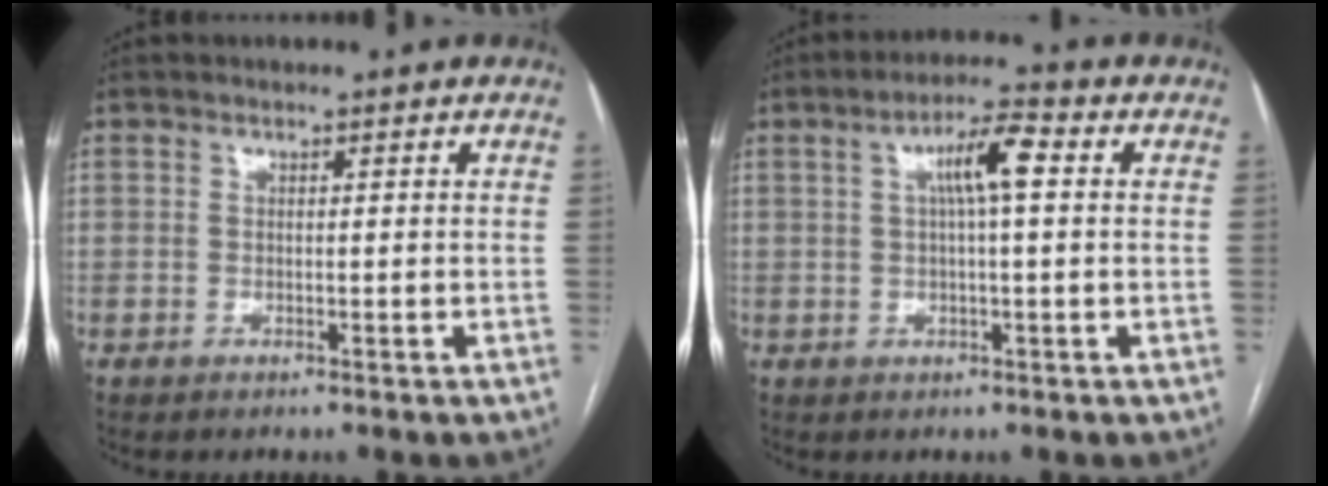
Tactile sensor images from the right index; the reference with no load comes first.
{"total": 6.3, "force": [1.4, 0.9, 6.0], "torque": [-0.109, 0.017, 0.022]}